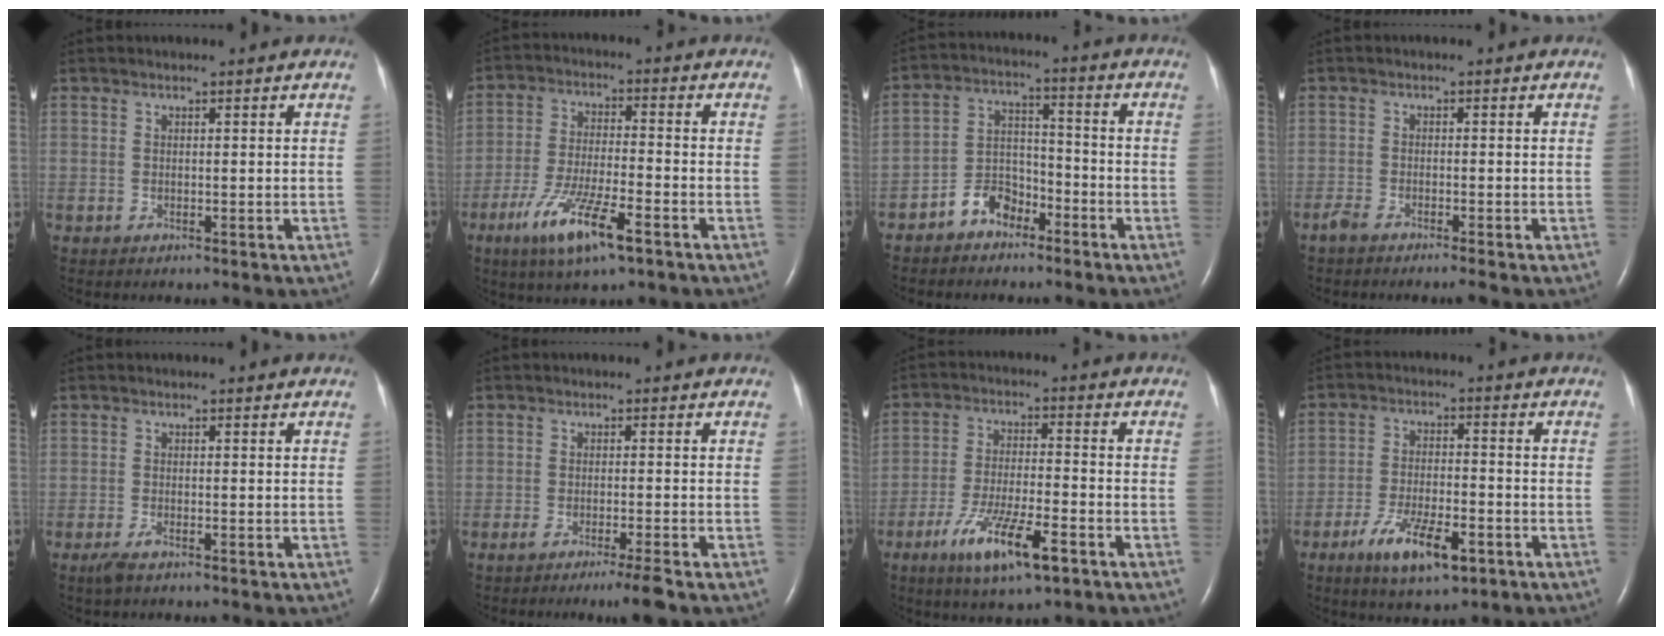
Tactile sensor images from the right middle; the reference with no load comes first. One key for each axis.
{"total": 11.0, "fx": -6.1, "fy": 1.8, "fz": 9.0, "tx": -0.180, "ty": -0.019, "tz": -0.107}
{"total": 6.4, "fx": -4.4, "fy": 3.8, "fz": 2.8, "tx": -0.056, "ty": 0.020, "tz": -0.081}
{"total": 3.1, "fx": -2.6, "fy": -0.1, "fz": 1.7, "tx": -0.034, "ty": -0.006, "tz": -0.048}
{"total": 1.9, "fx": -1.3, "fy": 0.3, "fz": 1.4, "tx": -0.039, "ty": -0.006, "tz": -0.027}
{"total": 3.6, "fx": -2.6, "fy": -0.9, "fz": 2.4, "tx": -0.043, "ty": -0.009, "tz": -0.047}
{"total": 10.9, "fx": -6.0, "fy": 2.1, "fz": 8.9, "tx": -0.172, "ty": -0.018, "tz": -0.103}
{"total": 9.4, "fx": -5.1, "fy": 2.9, "fz": 7.3, "tx": -0.140, "ty": -0.011, "tz": -0.084}